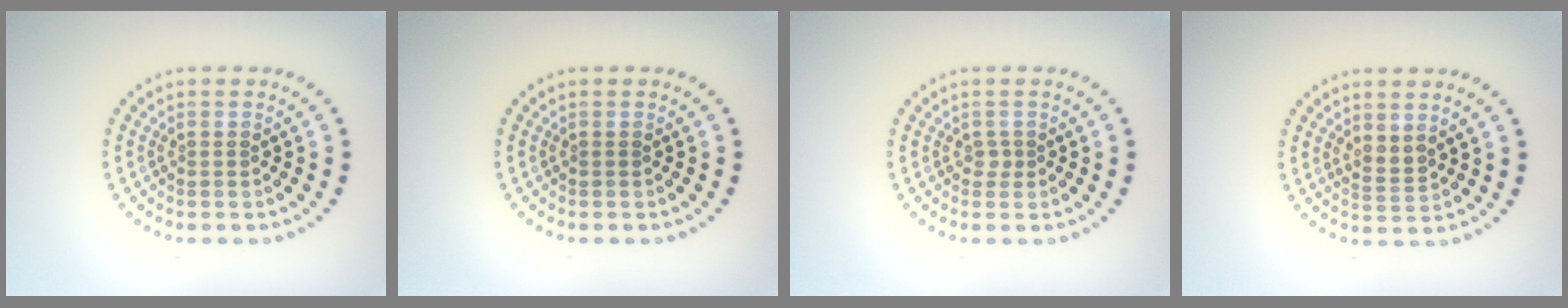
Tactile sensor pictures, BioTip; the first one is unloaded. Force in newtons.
{"total": 0.0}
{"total": 0.7, "press": 0.5, "slide": 0.5}
{"total": 1.6, "press": 1.2, "slide": 1.1}